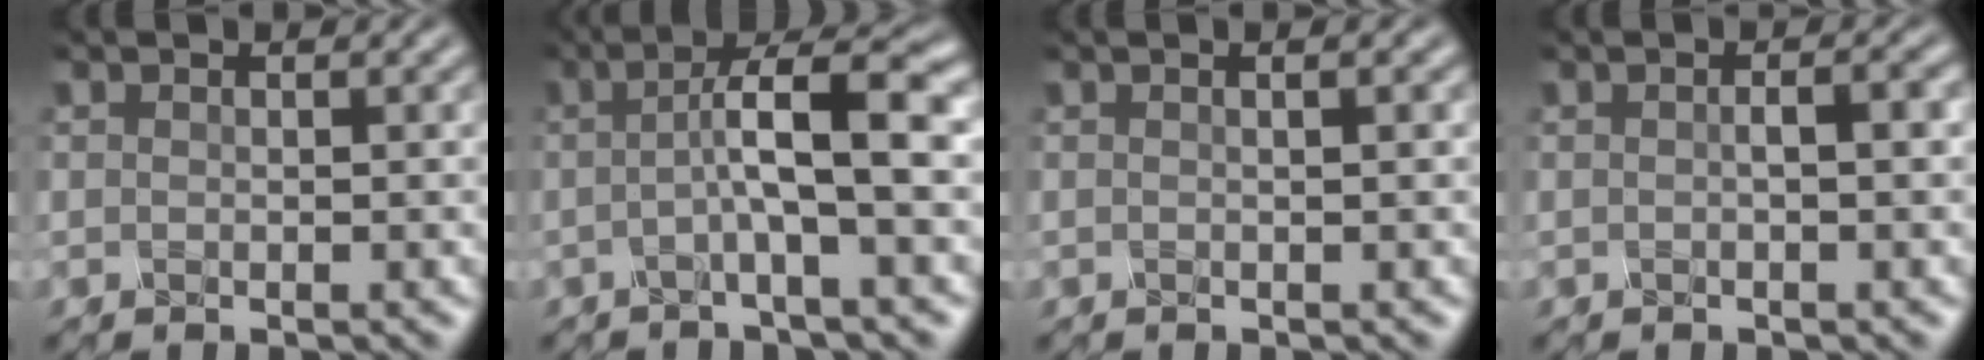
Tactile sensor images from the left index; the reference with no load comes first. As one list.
[{"total": 5.8, "force": [-0.4, 1.1, 5.7], "torque": [-0.091, 0.011, -0.012]}, {"total": 3.1, "force": [1.1, 1.6, 2.4], "torque": [-0.012, 0.015, -0.010]}, {"total": 1.8, "force": [-0.2, 0.6, 1.7], "torque": [-0.015, 0.000, -0.006]}]